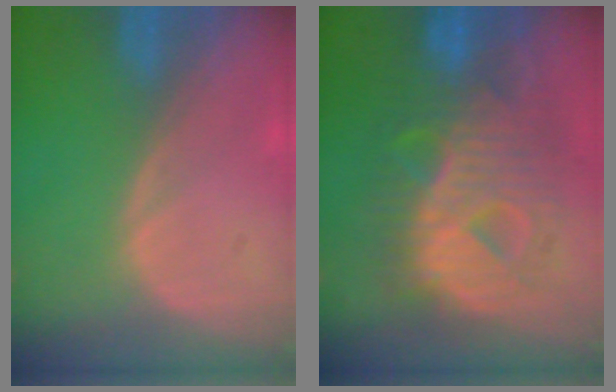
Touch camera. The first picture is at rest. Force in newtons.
{"total": 12.1, "press": 12.0, "slide": 1.4}